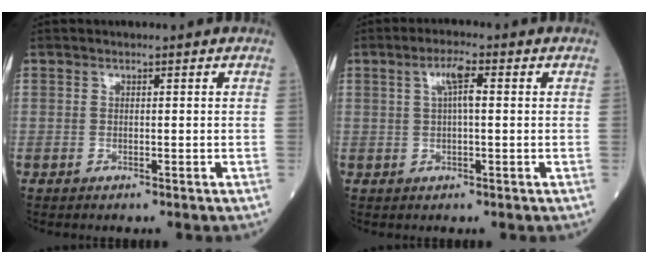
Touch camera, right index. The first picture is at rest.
{"total": 3.9, "force": [1.0, 0.6, 3.7], "torque": [-0.070, 0.012, 0.016]}